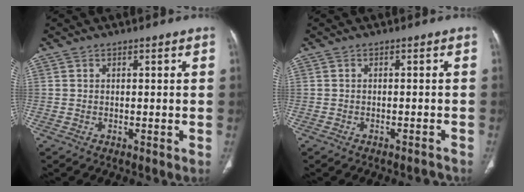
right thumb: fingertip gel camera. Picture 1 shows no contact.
{"total": 1.4, "force": [-1.4, 0.2, 0.2], "torque": [-0.004, 0.013, -0.014]}